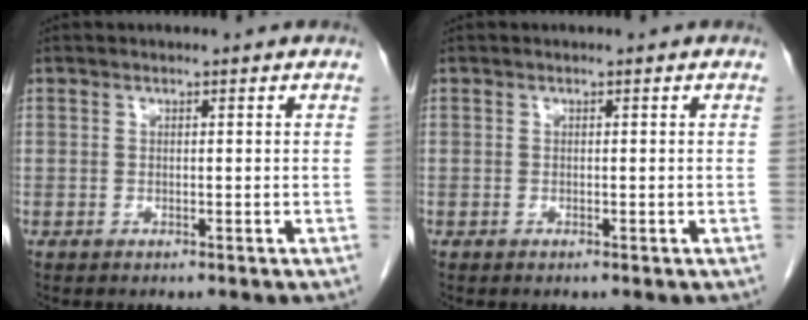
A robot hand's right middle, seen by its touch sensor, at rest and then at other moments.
{"total": 0.0}